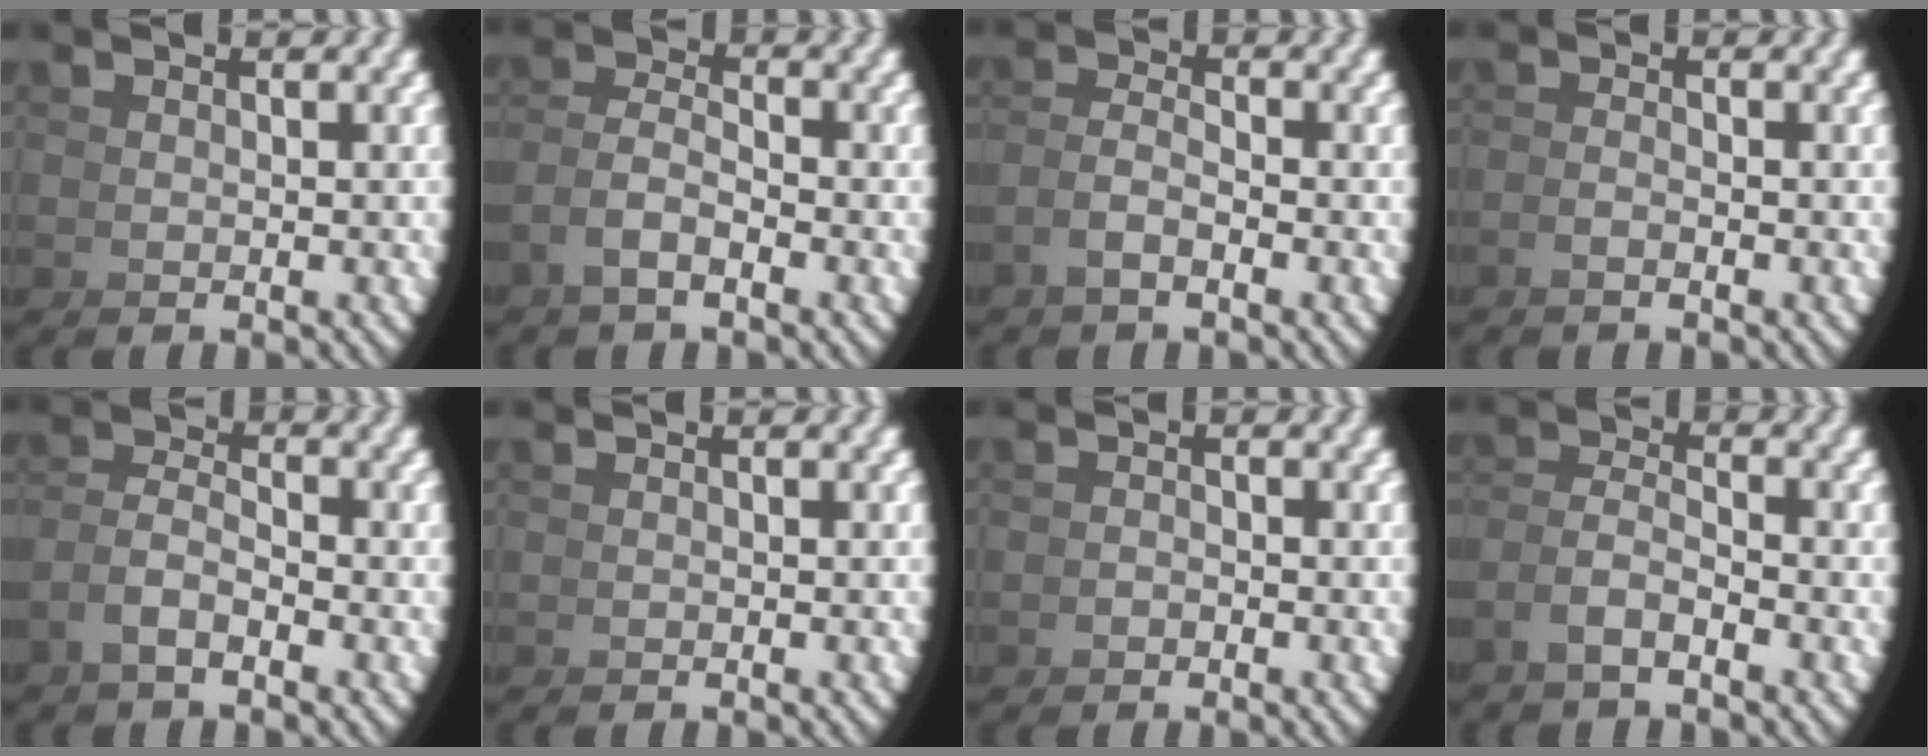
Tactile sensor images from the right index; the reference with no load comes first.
{"total": 2.7, "force": [-0.8, 1.5, 2.0], "torque": [-0.047, -0.010, -0.013]}
{"total": 1.8, "force": [-0.9, 0.4, 1.5], "torque": [-0.033, -0.005, -0.014]}
{"total": 1.6, "force": [-0.8, -1.4, 0.1], "torque": [0.004, 0.003, -0.017]}
{"total": 2.8, "force": [-1.0, 1.7, 2.0], "torque": [-0.044, -0.009, -0.016]}
{"total": 0.6, "force": [-0.2, -0.5, -0.1], "torque": [0.005, 0.003, -0.006]}
{"total": 1.3, "force": [-0.7, -1.0, -0.5], "torque": [0.018, 0.003, -0.017]}
{"total": 2.7, "force": [-1.3, 1.5, 1.8], "torque": [-0.044, -0.011, -0.020]}